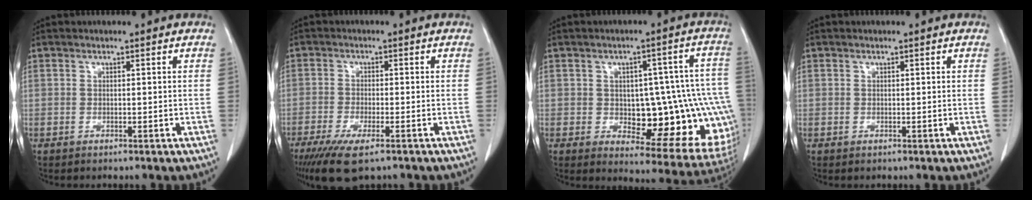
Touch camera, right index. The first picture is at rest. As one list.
[{"total": 7.9, "force": [-5.4, 1.7, 5.6], "torque": [-0.096, -0.020, -0.087]}, {"total": 19.4, "force": [-2.7, 7.1, 17.8], "torque": [-0.137, 0.034, -0.006]}, {"total": 0.0}]